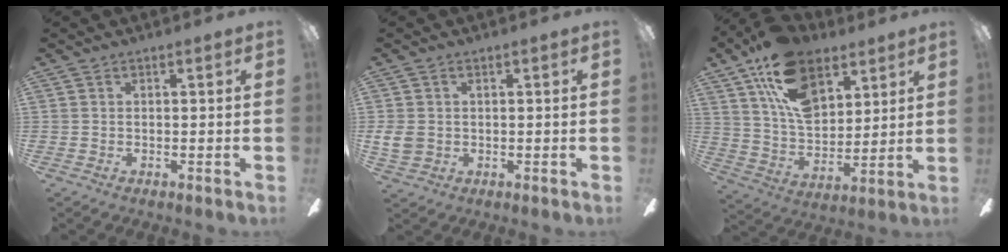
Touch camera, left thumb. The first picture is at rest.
{"total": 4.4, "force": [0.3, 3.6, 2.6], "torque": [-0.068, 0.001, 0.004]}
{"total": 19.0, "force": [10.9, 10.7, 11.3], "torque": [-0.215, -0.031, 0.198]}